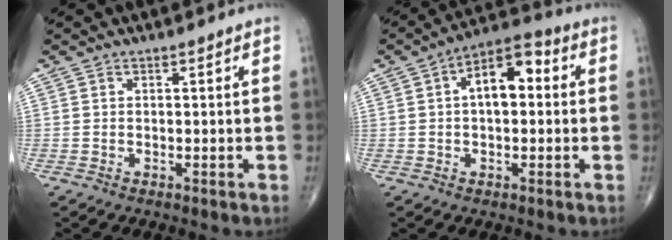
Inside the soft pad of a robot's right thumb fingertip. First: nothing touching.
{"total": 10.0, "force": [1.6, 5.2, 8.4], "torque": [-0.122, 0.029, 0.013]}